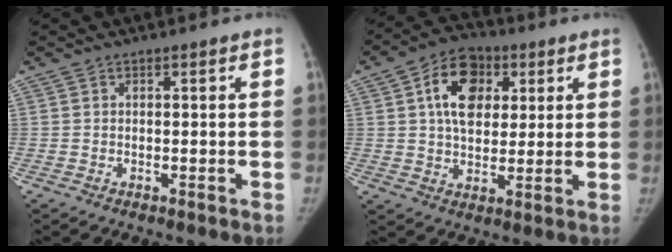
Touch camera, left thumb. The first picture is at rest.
{"total": 12.3, "force": [3.6, 8.5, 8.0], "torque": [-0.105, -0.001, 0.054]}